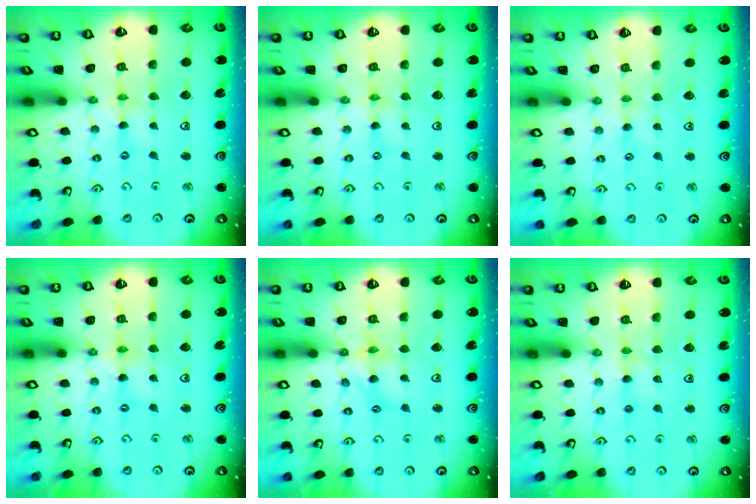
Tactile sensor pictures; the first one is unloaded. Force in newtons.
{"total": 0.0}
{"total": 1.8, "press": 1.7, "slide": 0.4}
{"total": 2.4, "press": 2.4, "slide": 0.3}
{"total": 6.7, "press": 6.7, "slide": 0.6}
{"total": 2.4, "press": 2.4, "slide": 0.3}